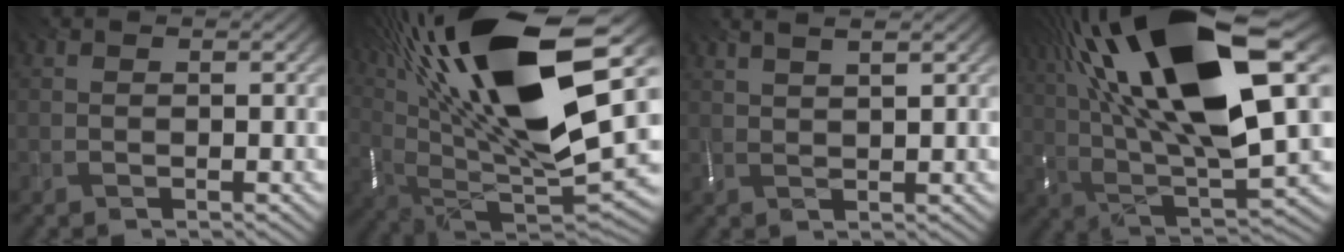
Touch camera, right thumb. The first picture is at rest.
{"total": 21.1, "force": [7.6, 8.4, 17.8], "torque": [-0.348, 0.036, 0.128]}
{"total": 3.1, "force": [2.1, 0.3, 2.3], "torque": [-0.037, 0.007, 0.034]}
{"total": 21.4, "force": [7.1, 7.5, 18.8], "torque": [-0.353, 0.054, 0.111]}